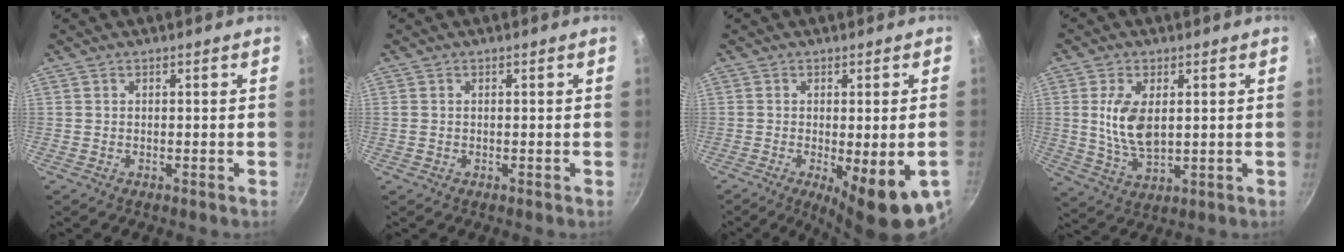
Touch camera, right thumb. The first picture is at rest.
{"total": 0.8, "force": [-0.1, 0.8, 0.3], "torque": [-0.006, 0.001, -0.003]}
{"total": 12.3, "force": [-4.5, 3.0, 11.0], "torque": [-0.142, -0.016, -0.053]}
{"total": 9.3, "force": [1.5, 5.0, 7.7], "torque": [-0.148, -0.013, 0.033]}